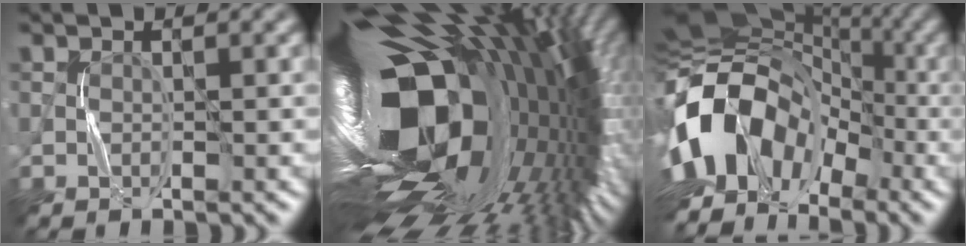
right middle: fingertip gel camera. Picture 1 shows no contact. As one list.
[{"total": 20.0, "force": [-0.1, 10.1, 17.2], "torque": [-0.279, -0.030, -0.009]}, {"total": 13.2, "force": [-4.4, 8.9, 8.8], "torque": [-0.165, -0.018, -0.083]}]